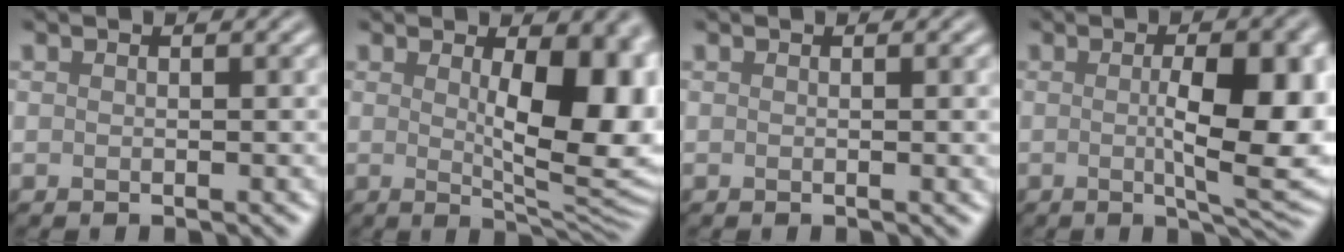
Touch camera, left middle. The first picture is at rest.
{"total": 9.6, "force": [1.2, 3.4, 8.9], "torque": [-0.109, -0.006, 0.025]}
{"total": 0.9, "force": [0.0, 0.2, 0.9], "torque": [-0.008, 0.001, -0.001]}
{"total": 9.1, "force": [0.0, 2.4, 8.8], "torque": [-0.119, -0.007, 0.005]}